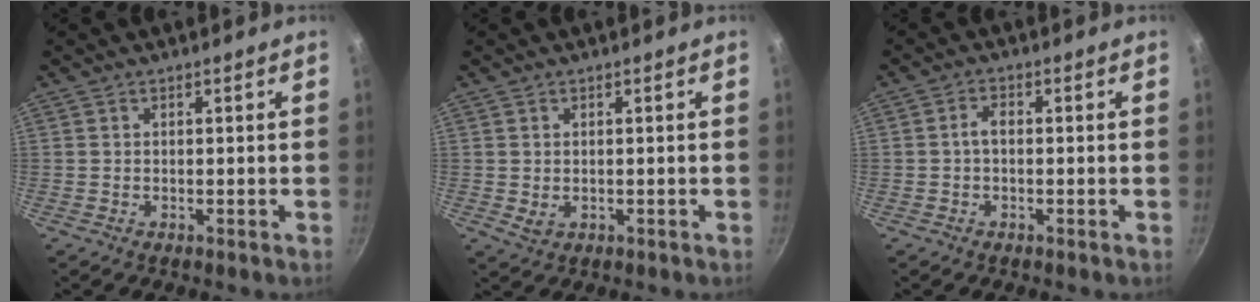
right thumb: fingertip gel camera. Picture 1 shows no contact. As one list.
[{"total": 1.9, "force": [0.1, 1.3, 1.3], "torque": [-0.021, -0.004, 0.005]}, {"total": 2.2, "force": [-0.3, 1.3, 1.7], "torque": [-0.028, 0.012, -0.008]}]